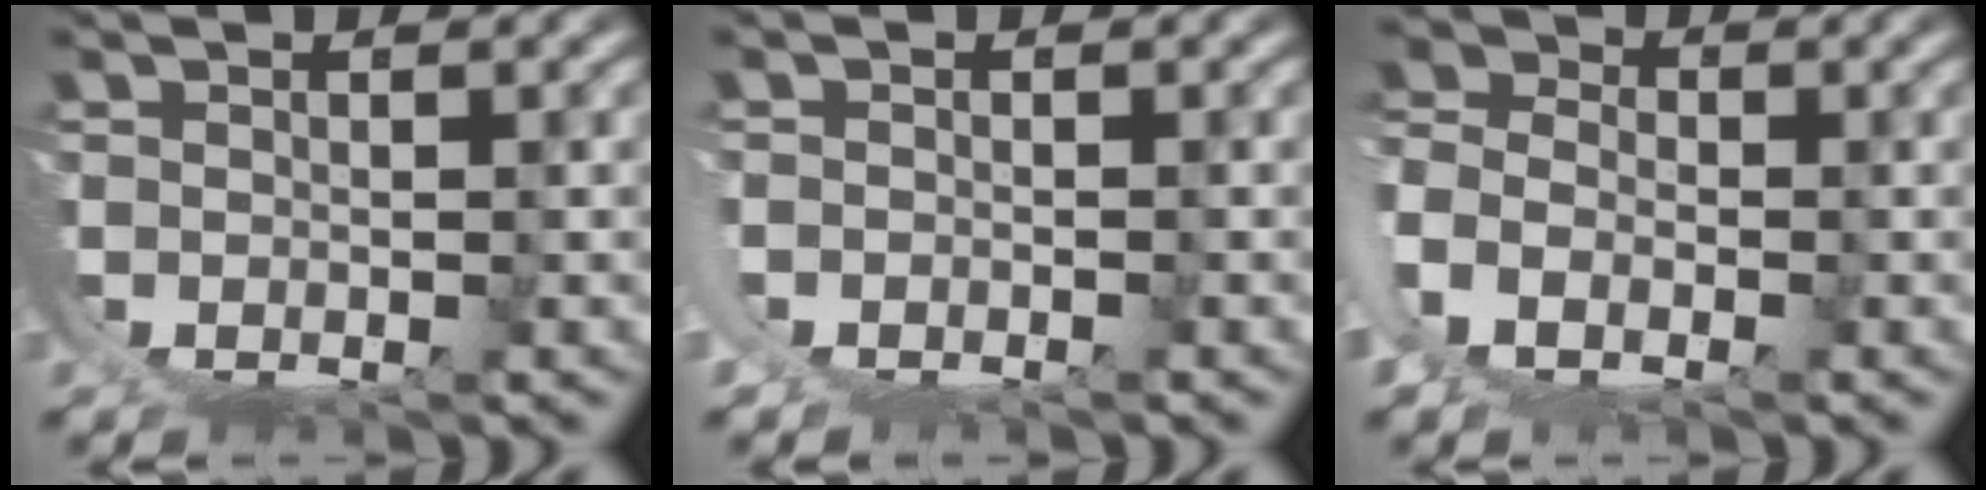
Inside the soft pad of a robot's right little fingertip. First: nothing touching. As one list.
[{"total": 2.0, "force": [0.0, 1.9, 0.6], "torque": [-0.024, -0.001, -0.002]}, {"total": 8.6, "force": [3.1, 6.8, 4.2], "torque": [-0.105, 0.003, 0.033]}]